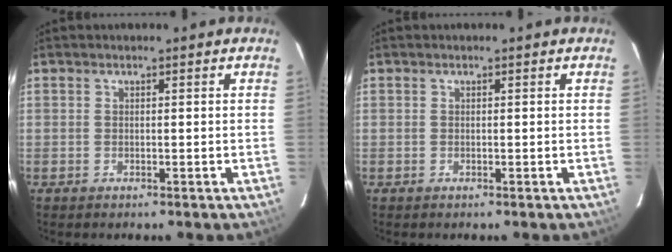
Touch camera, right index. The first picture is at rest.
{"total": 0.0}